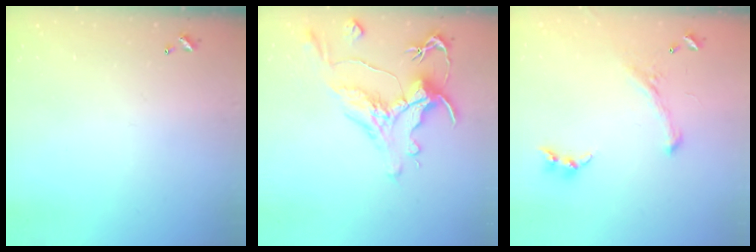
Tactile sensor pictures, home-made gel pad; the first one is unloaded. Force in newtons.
{"total": 2.4, "press": 2.0, "slide": 1.4}
{"total": 1.1, "press": 0.0, "slide": 1.1}